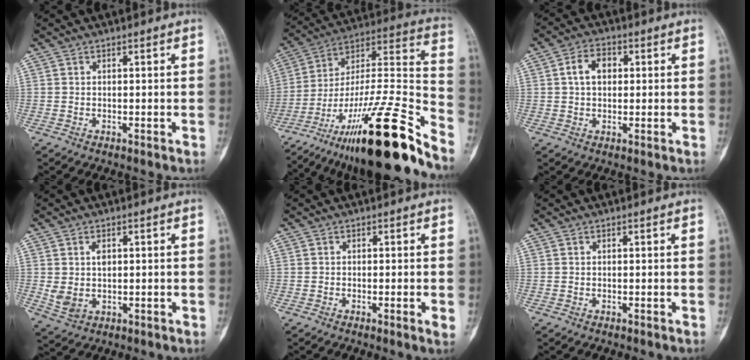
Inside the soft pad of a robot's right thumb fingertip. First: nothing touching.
{"total": 30.3, "force": [-20.6, 4.9, 21.7], "torque": [-0.313, 0.081, -0.343]}
{"total": 5.4, "force": [0.9, 3.8, 3.7], "torque": [-0.056, 0.012, 0.012]}
{"total": 5.4, "force": [0.7, 3.6, 4.0], "torque": [-0.073, -0.005, 0.023]}
{"total": 2.3, "force": [-0.5, 0.2, 2.2], "torque": [-0.039, -0.007, -0.007]}
{"total": 0.0}